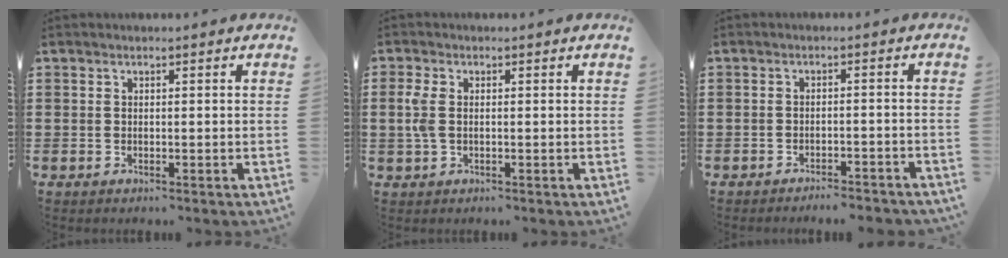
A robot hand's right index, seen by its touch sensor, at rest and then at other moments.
{"total": 3.3, "force": [0.0, 1.8, 2.8], "torque": [-0.077, -0.001, -0.007]}
{"total": 2.4, "force": [-2.3, -0.1, 0.3], "torque": [-0.010, 0.000, -0.050]}